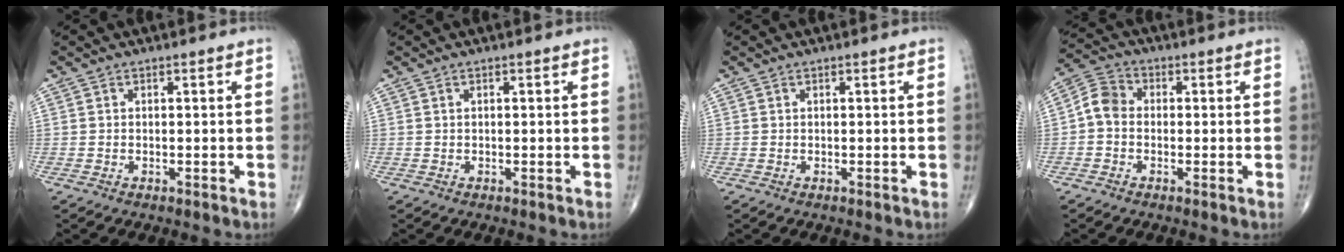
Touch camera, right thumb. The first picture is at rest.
{"total": 0.0}
{"total": 0.0}
{"total": 5.1, "force": [-0.6, 4.1, 2.9], "torque": [-0.043, 0.017, -0.028]}